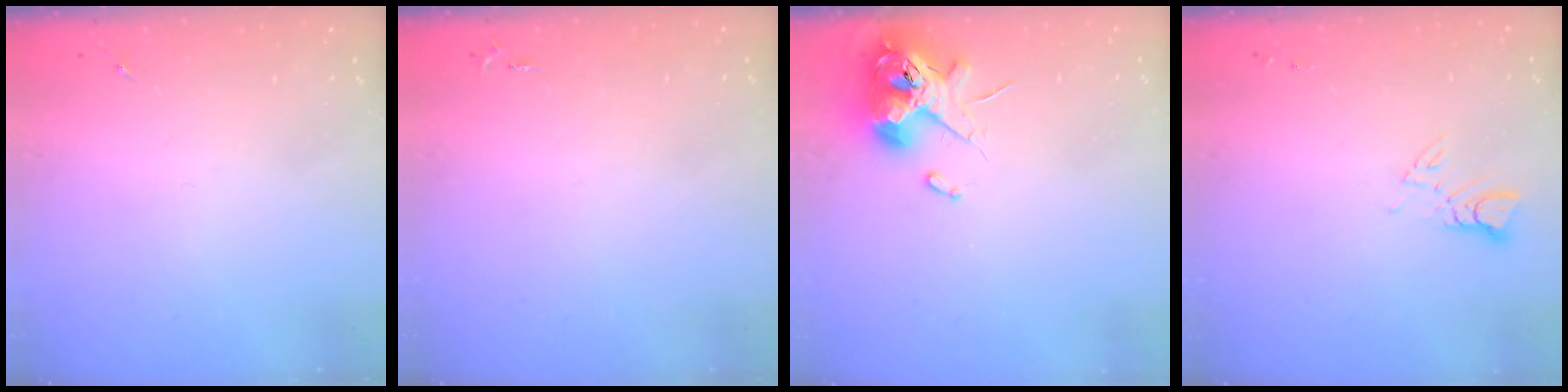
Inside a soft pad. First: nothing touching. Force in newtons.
{"total": 2.5, "press": 2.5, "slide": 0.3}
{"total": 12.2, "press": 12.0, "slide": 2.0}
{"total": 3.8, "press": 3.8, "slide": 0.3}